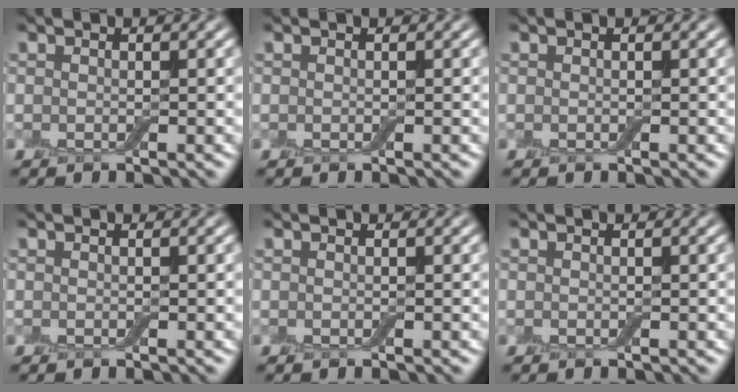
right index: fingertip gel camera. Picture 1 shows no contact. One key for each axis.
{"total": 0.0}
{"total": 0.0}
{"total": 0.0}
{"total": 0.0}
{"total": 0.0}